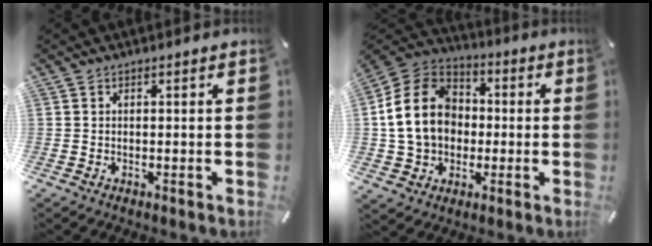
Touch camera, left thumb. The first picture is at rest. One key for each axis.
{"total": 15.3, "fx": -0.7, "fy": 13.2, "fz": 7.7, "tx": -0.176, "ty": 0.027, "tz": -0.012}